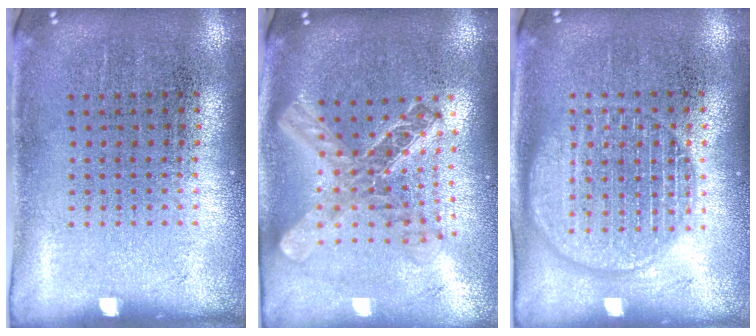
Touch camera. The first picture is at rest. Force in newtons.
{"total": 2.1, "press": 1.7, "slide": 1.3}
{"total": 1.8, "press": 1.8, "slide": 0.2}